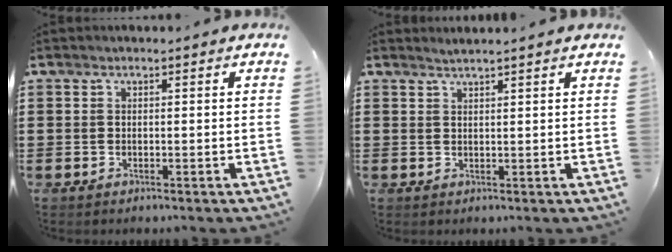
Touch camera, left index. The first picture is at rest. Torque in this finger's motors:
{"motor_torque": [-0.87, 0.90, -0.51, -0.10]}